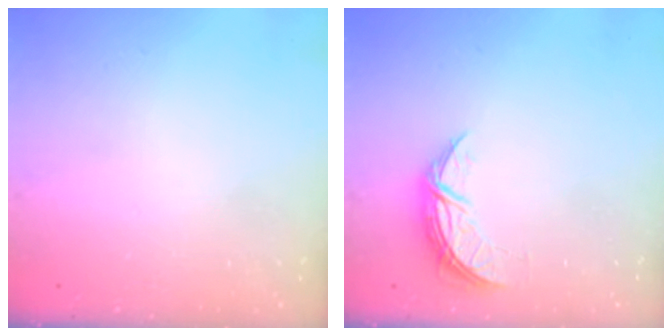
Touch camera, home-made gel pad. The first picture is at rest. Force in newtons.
{"total": 6.9, "press": 6.9, "slide": 0.5}